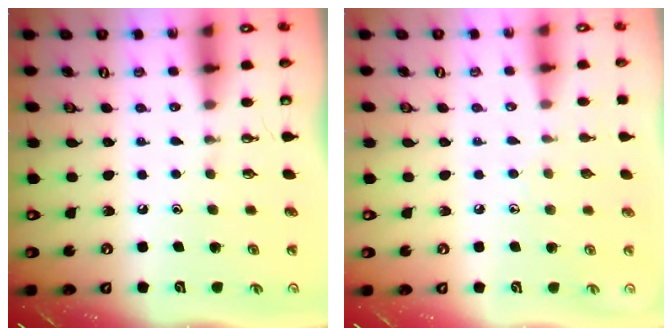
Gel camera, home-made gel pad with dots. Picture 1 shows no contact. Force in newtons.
{"total": 4.7, "press": 4.7, "slide": 0.5}